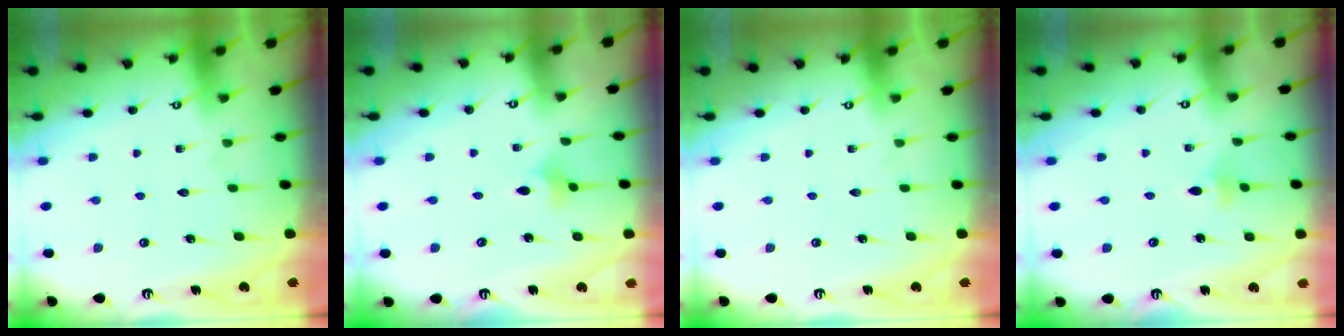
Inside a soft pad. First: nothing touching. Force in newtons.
{"total": 2.4, "press": 2.4, "slide": 0.5}
{"total": 0.0}
{"total": 2.7, "press": 2.6, "slide": 0.5}